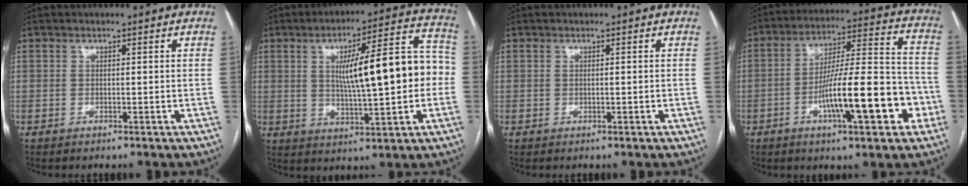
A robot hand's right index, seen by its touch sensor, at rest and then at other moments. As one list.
[{"total": 15.3, "force": [0.7, 3.1, 15.0], "torque": [-0.220, 0.037, 0.015]}, {"total": 0.0}, {"total": 16.8, "force": [-6.1, 3.1, 15.4], "torque": [-0.250, 0.017, -0.091]}]